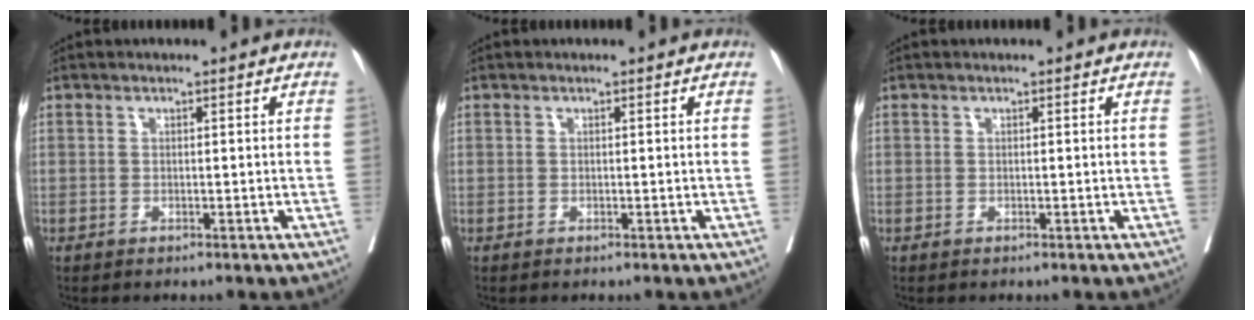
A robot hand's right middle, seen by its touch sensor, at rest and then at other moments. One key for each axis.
{"total": 0.0}
{"total": 0.0}